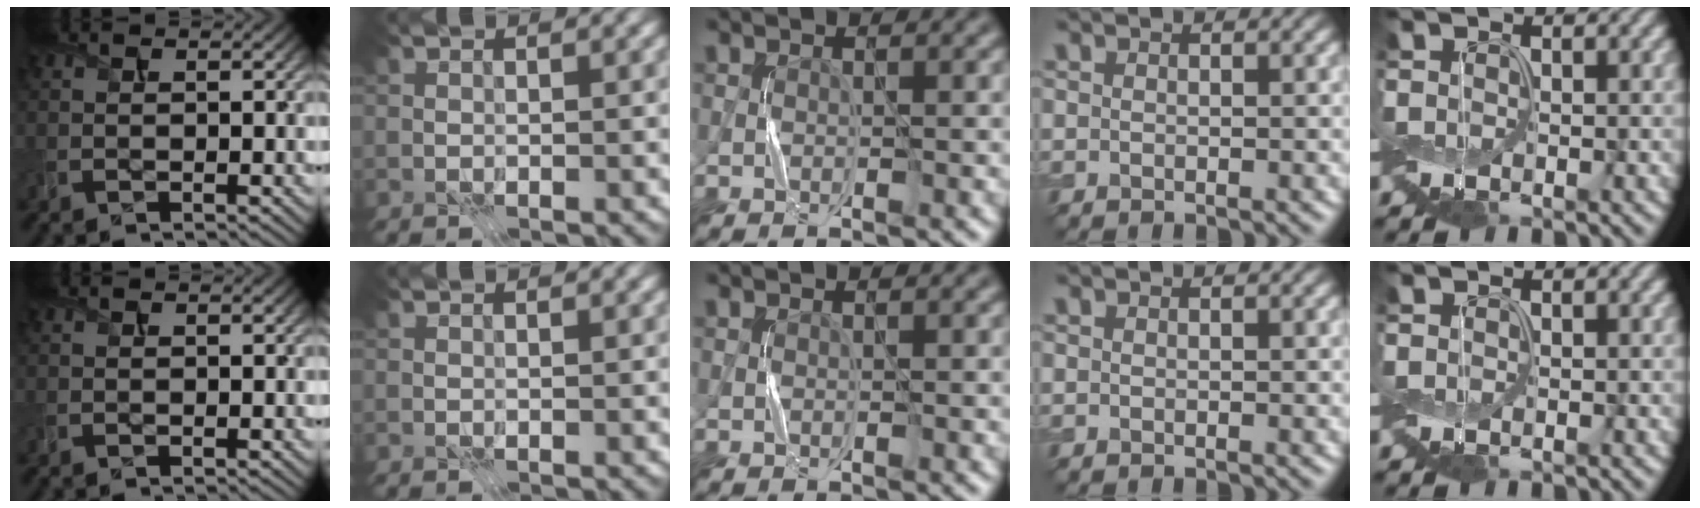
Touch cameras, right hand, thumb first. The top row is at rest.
{}